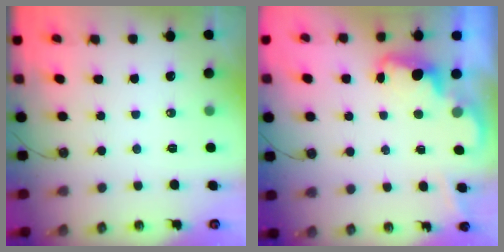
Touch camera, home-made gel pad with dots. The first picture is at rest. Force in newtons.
{"total": 2.2, "press": 2.1, "slide": 0.5}